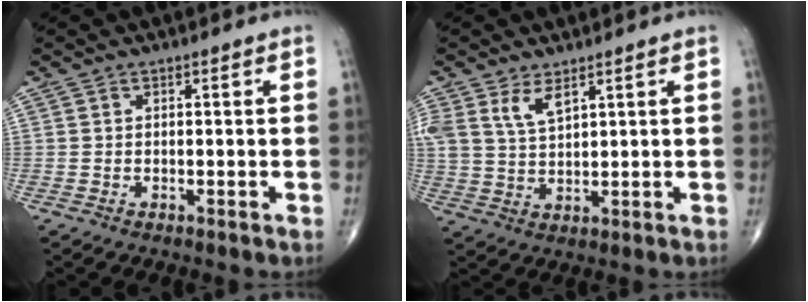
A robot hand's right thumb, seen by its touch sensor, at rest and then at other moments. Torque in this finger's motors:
{"motor_torque": [0.07, 0.14, 0.59, 0.49, 0.07]}